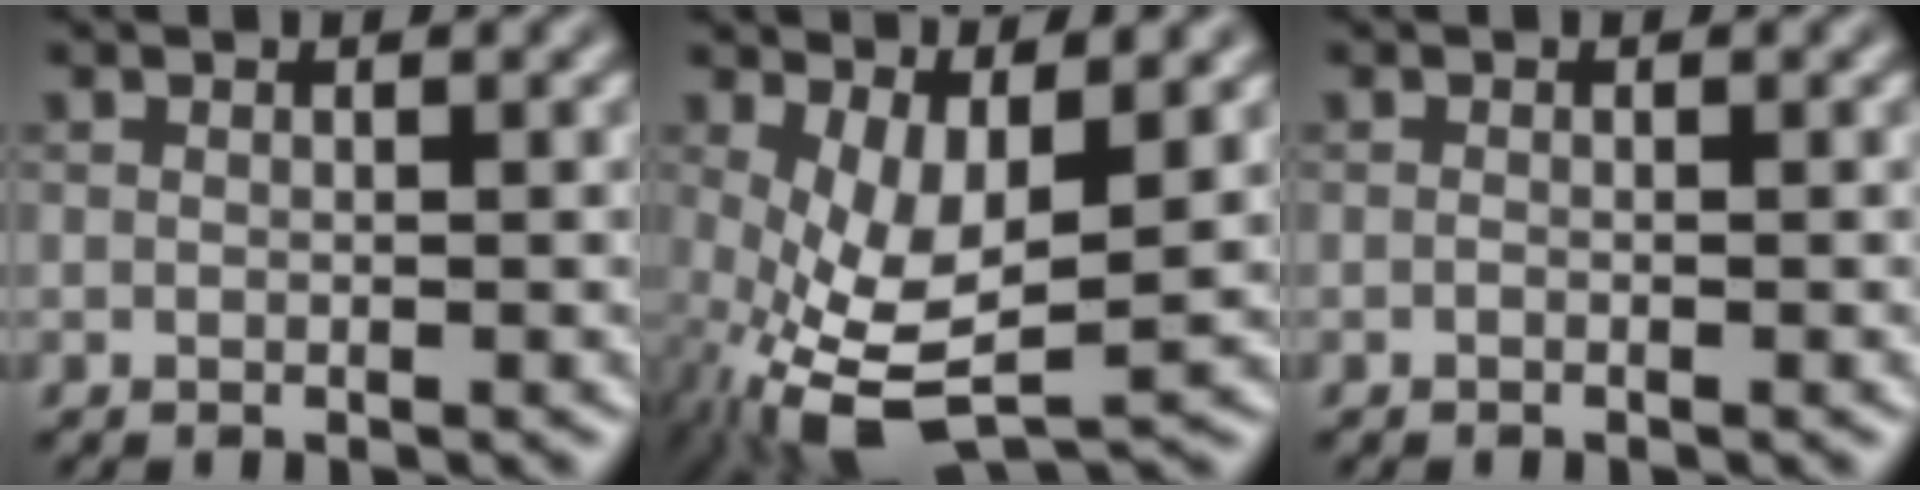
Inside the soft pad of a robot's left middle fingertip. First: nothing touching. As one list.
[{"total": 7.3, "force": [-0.7, 3.1, 6.6], "torque": [-0.144, -0.010, -0.011]}, {"total": 0.0}]